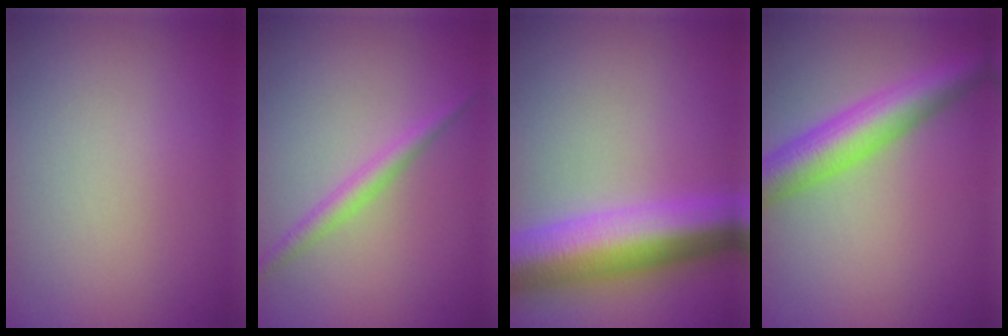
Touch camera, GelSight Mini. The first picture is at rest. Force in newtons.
{"total": 1.9, "press": 1.9, "slide": 0.0}
{"total": 10.1, "press": 10.1, "slide": 0.4}
{"total": 6.3, "press": 6.3, "slide": 0.2}